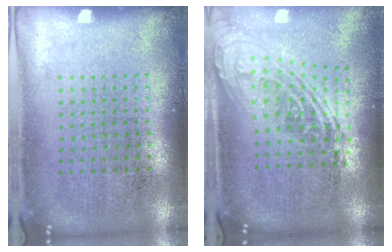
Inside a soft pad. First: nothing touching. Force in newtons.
{"total": 2.1, "press": 1.5, "slide": 1.5}